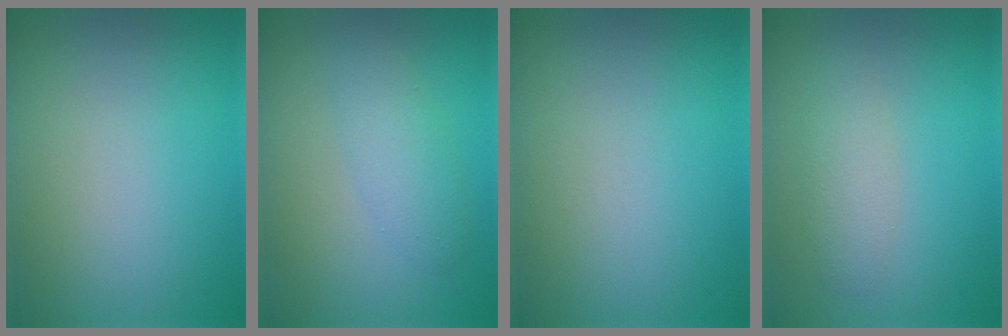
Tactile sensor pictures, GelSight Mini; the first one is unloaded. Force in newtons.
{"total": 2.4, "press": 2.4, "slide": 0.1}
{"total": 0.0}
{"total": 2.3, "press": 2.3, "slide": 0.1}